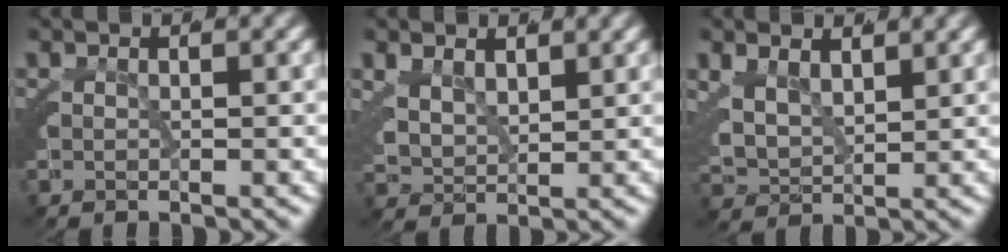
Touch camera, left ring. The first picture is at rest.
{"total": 3.1, "force": [1.8, 1.9, 1.5], "torque": [-0.050, -0.023, 0.047]}
{"total": 4.2, "force": [1.7, 3.1, 2.3], "torque": [-0.072, -0.024, 0.041]}